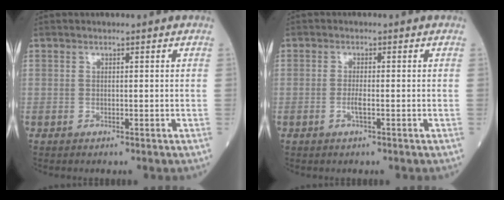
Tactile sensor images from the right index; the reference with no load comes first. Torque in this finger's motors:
{"motor_torque": [-0.04, -0.05, -0.01, 0.00]}